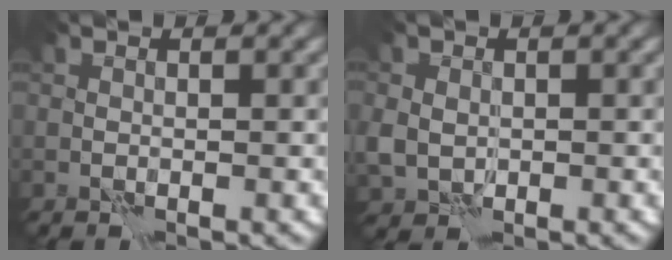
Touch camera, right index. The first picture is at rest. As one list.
[{"total": 3.0, "force": [-0.2, 2.5, 1.5], "torque": [-0.038, -0.007, -0.003]}]